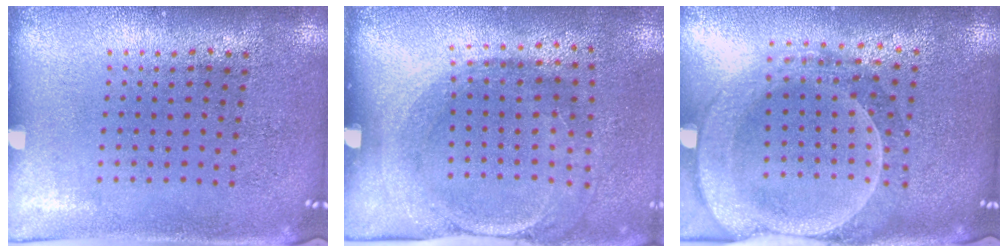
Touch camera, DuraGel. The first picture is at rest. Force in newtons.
{"total": 1.7, "press": 1.2, "slide": 1.1}
{"total": 2.4, "press": 2.2, "slide": 1.1}